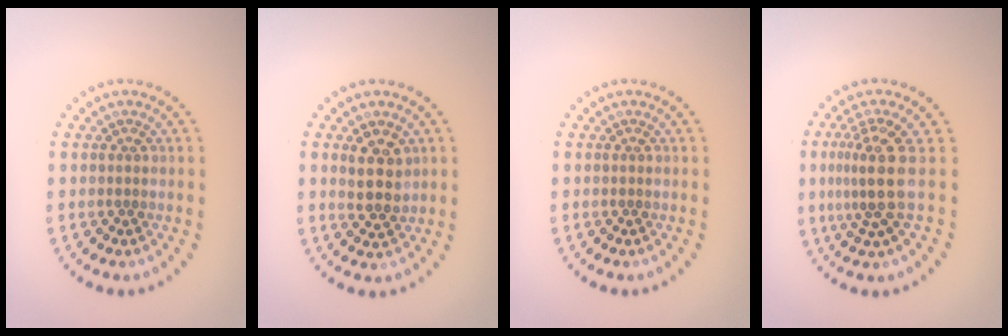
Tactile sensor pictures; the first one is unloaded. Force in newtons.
{"total": 2.8, "press": 2.7, "slide": 0.9}
{"total": 0.0}
{"total": 3.6, "press": 2.5, "slide": 2.6}